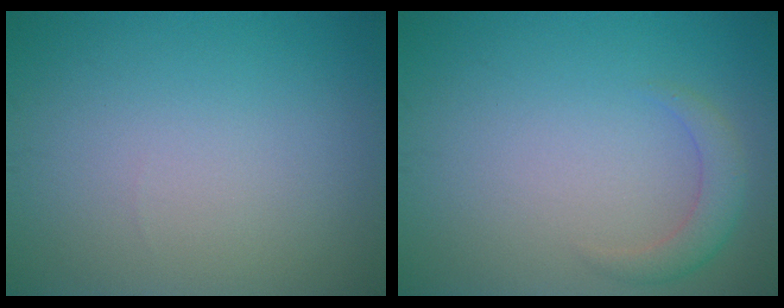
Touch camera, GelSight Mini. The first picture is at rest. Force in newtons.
{"total": 2.1, "press": 2.1, "slide": 0.2}